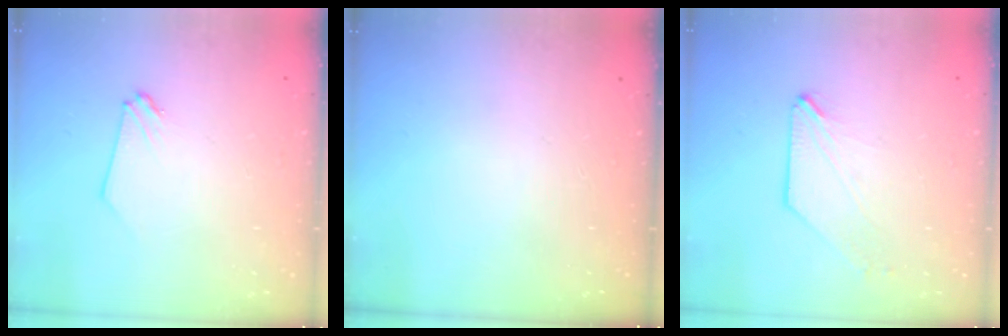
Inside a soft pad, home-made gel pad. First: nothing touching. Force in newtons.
{"total": 0.0}
{"total": 0.7, "press": 0.7, "slide": 0.1}